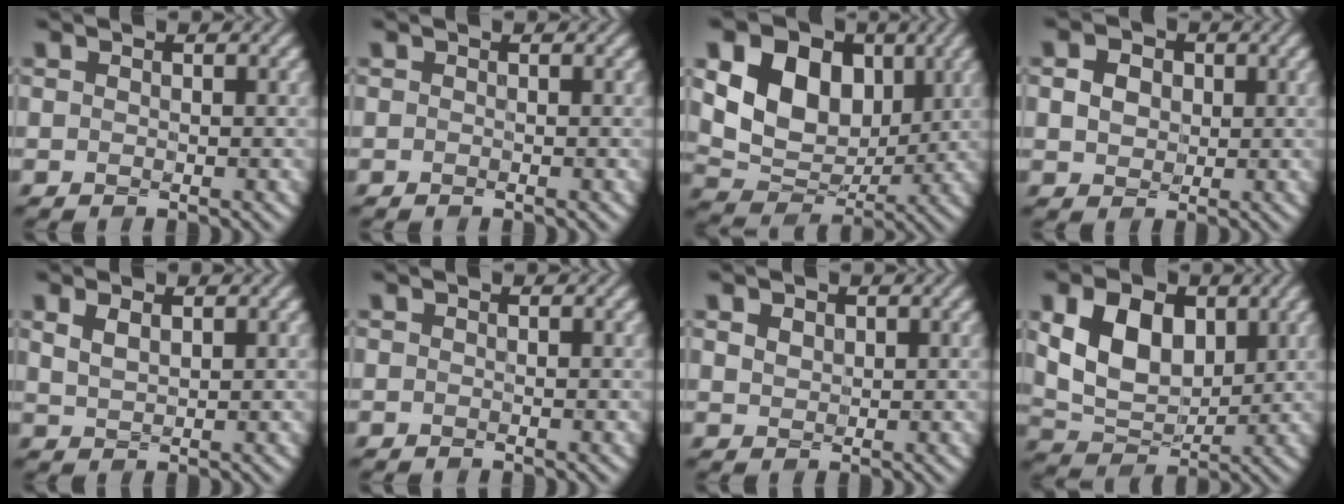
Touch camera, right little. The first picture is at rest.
{"total": 0.0}
{"total": 9.2, "force": [1.9, 6.7, 6.0], "torque": [-0.118, -0.006, 0.034]}
{"total": 3.2, "force": [0.5, 2.6, 1.8], "torque": [-0.046, 0.009, 0.004]}
{"total": 1.3, "force": [0.5, 0.6, 1.0], "torque": [-0.035, -0.003, 0.022]}
{"total": 0.0}
{"total": 1.4, "force": [0.5, 1.1, 0.7], "torque": [-0.025, -0.001, 0.019]}
{"total": 6.7, "force": [1.2, 4.5, 4.7], "torque": [-0.096, -0.010, 0.029]}